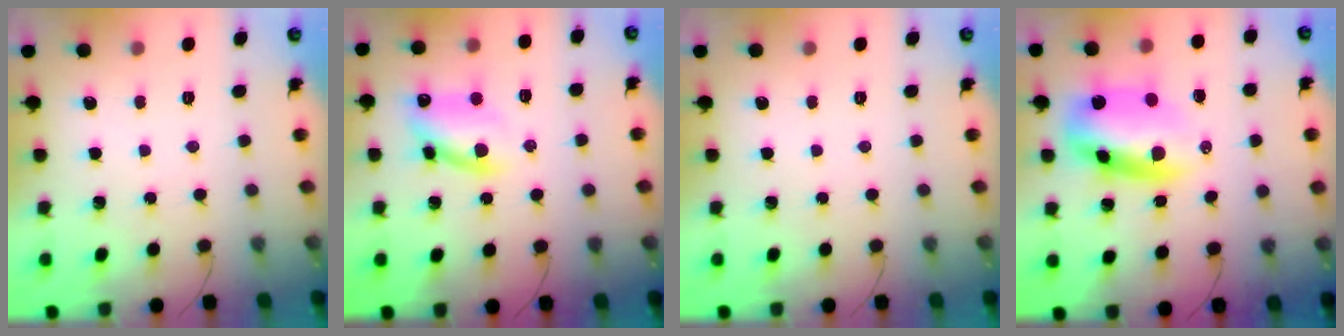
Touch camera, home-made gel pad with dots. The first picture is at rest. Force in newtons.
{"total": 11.7, "press": 11.6, "slide": 1.8}
{"total": 0.0}
{"total": 11.1, "press": 10.7, "slide": 3.0}